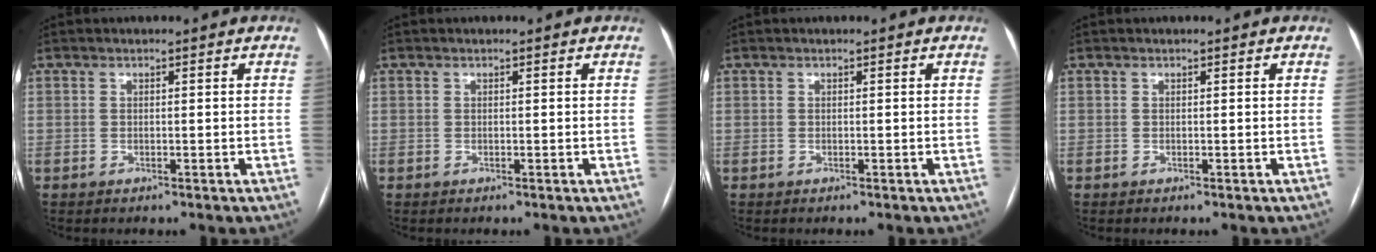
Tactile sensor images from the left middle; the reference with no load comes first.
{"total": 0.0}
{"total": 0.0}
{"total": 0.0}